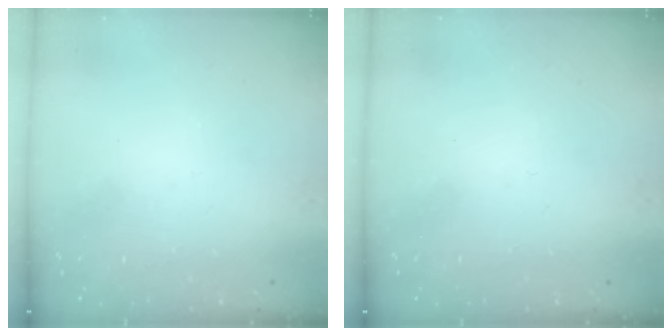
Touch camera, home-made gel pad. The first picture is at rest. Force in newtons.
{"total": 0.0}